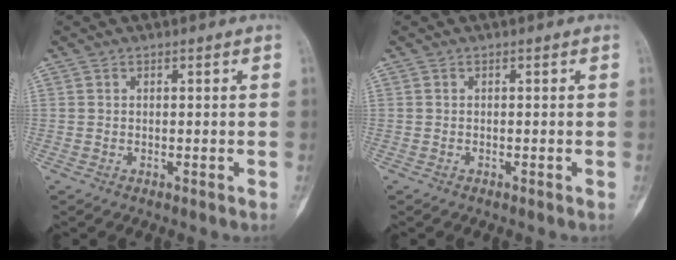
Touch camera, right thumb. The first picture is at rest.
{"total": 0.0}